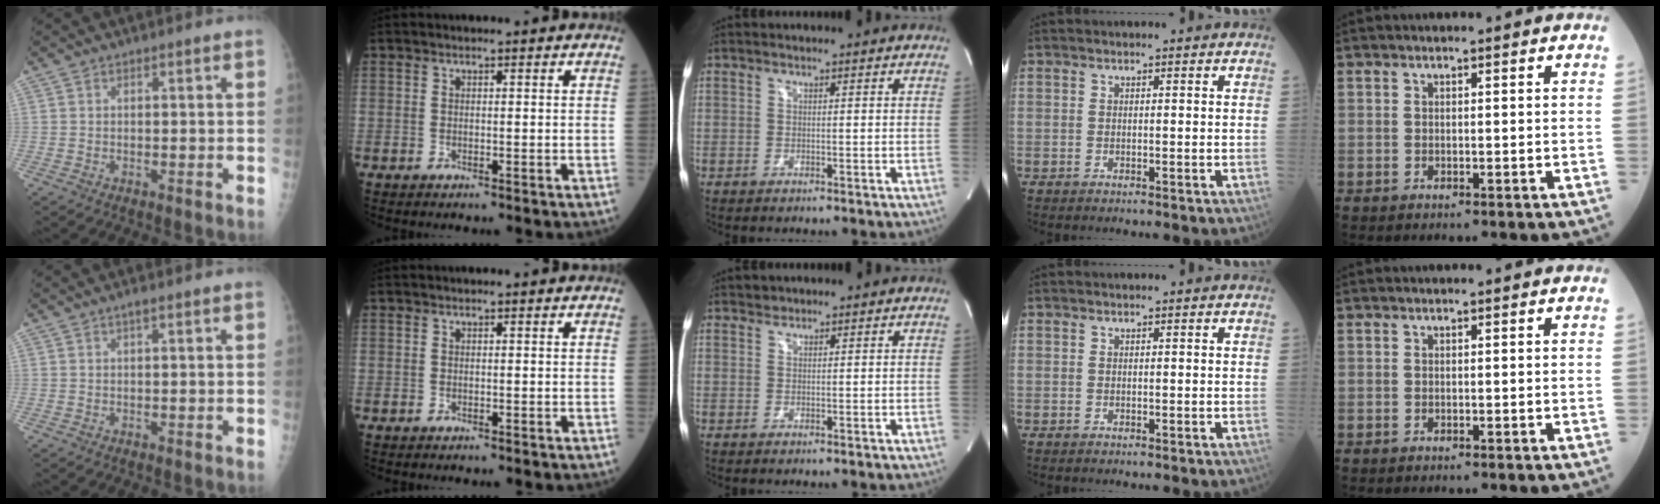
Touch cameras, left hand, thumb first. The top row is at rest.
{"thumb": {"total": 0.9, "force": [0.4, 0.1, 0.8], "torque": [-0.016, 0.005, 0.005]}, "middle": {"total": 0.8, "force": [0.7, 0.4, -0.2], "torque": [0.003, 0.003, 0.010]}}